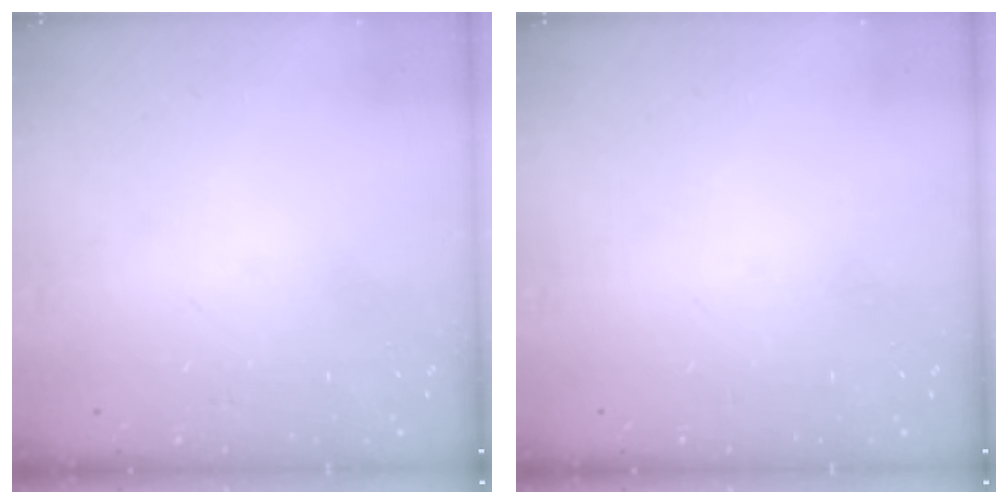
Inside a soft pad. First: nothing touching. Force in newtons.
{"total": 0.0}